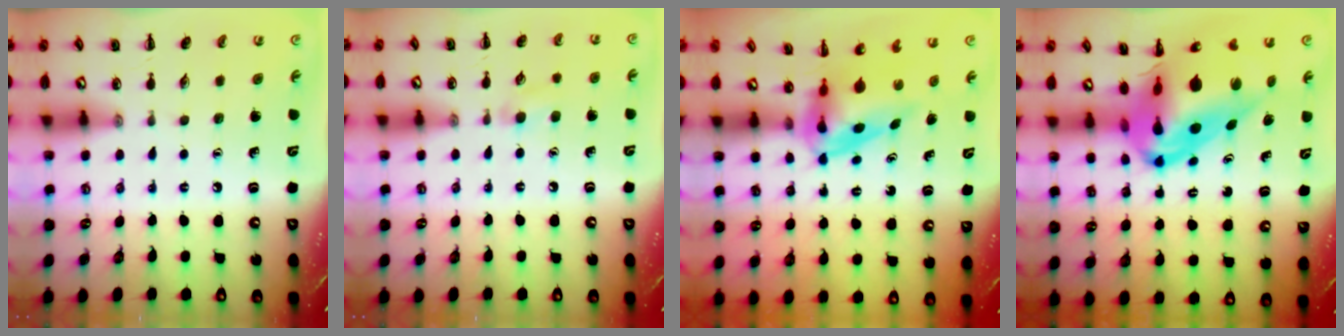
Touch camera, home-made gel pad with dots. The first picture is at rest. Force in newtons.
{"total": 5.9, "press": 5.6, "slide": 2.0}
{"total": 4.0, "press": 3.9, "slide": 0.7}
{"total": 16.9, "press": 16.1, "slide": 5.3}